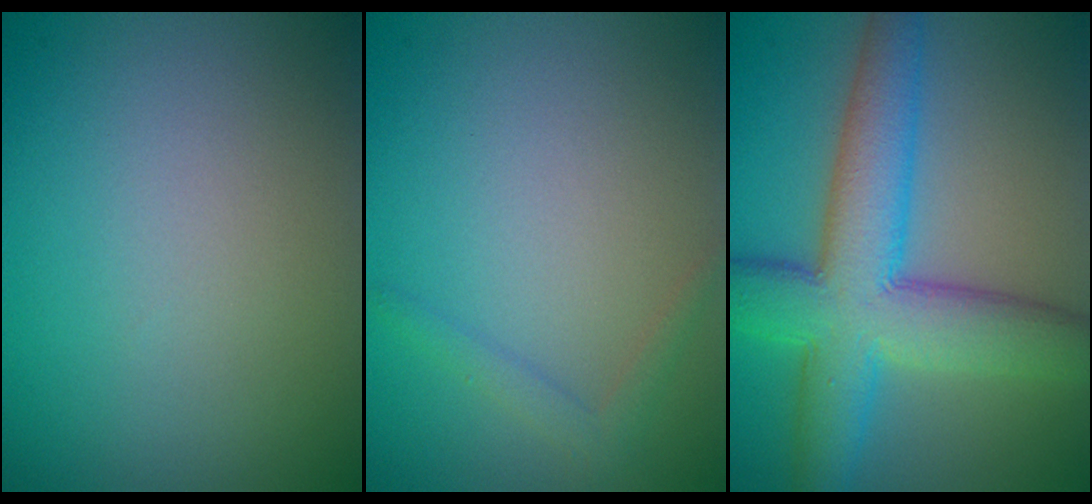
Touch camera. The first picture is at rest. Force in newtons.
{"total": 1.3, "press": 1.3, "slide": 0.1}
{"total": 9.3, "press": 9.3, "slide": 0.1}